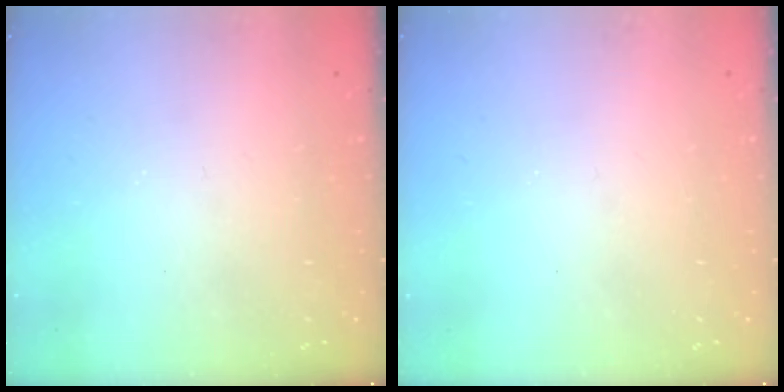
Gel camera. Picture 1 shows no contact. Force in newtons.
{"total": 0.0}